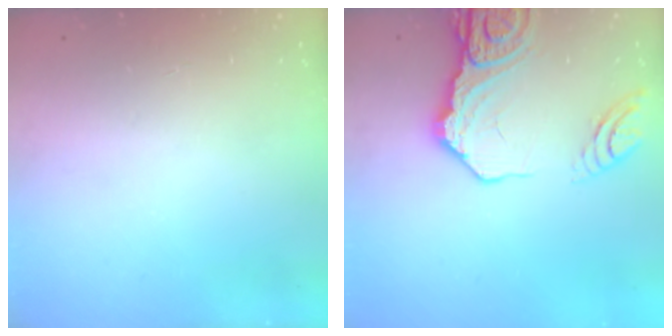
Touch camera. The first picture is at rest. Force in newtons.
{"total": 17.6, "press": 17.6, "slide": 1.1}